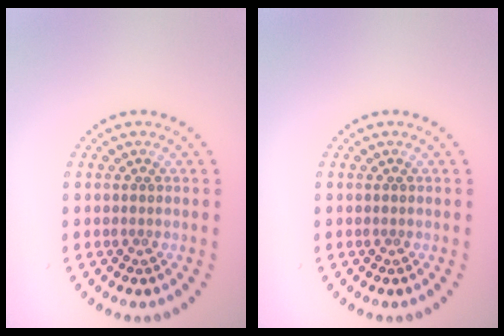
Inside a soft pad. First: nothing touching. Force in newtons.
{"total": 0.0}